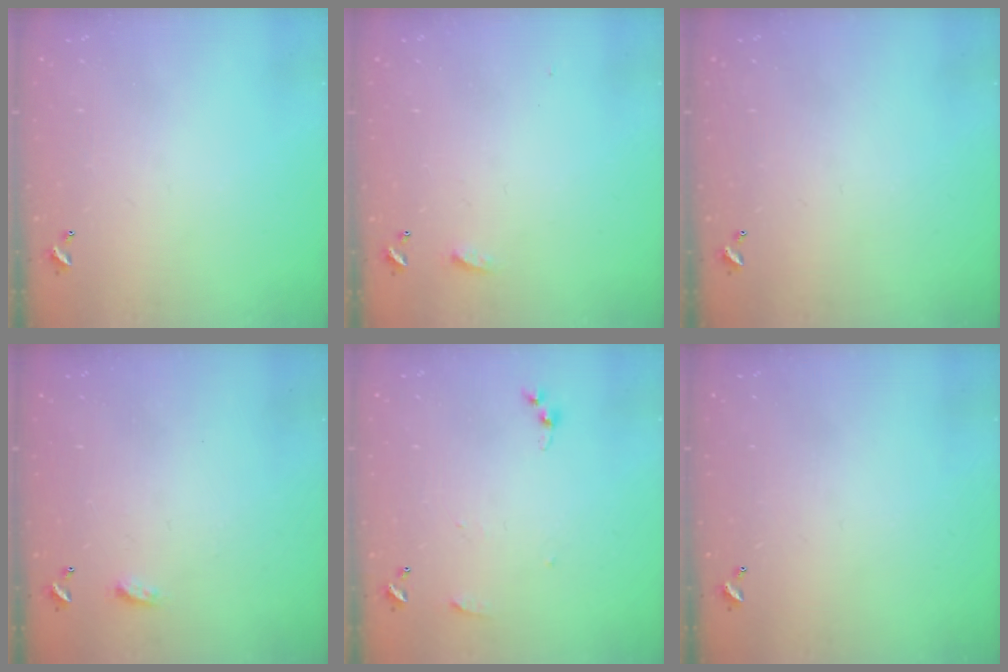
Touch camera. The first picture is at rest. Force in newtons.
{"total": 4.3, "press": 4.3, "slide": 0.5}
{"total": 0.0}
{"total": 3.1, "press": 3.0, "slide": 0.4}
{"total": 3.8, "press": 3.8, "slide": 0.5}
{"total": 0.0}